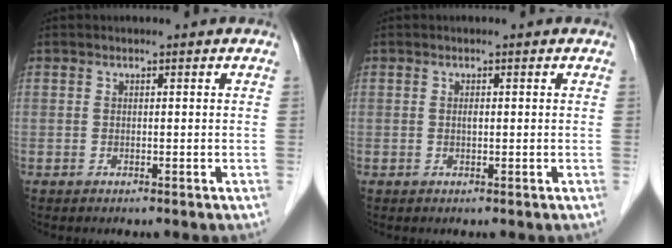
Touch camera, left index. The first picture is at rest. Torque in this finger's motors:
{"motor_torque": [0.10, -0.01, -0.01, 0.00]}